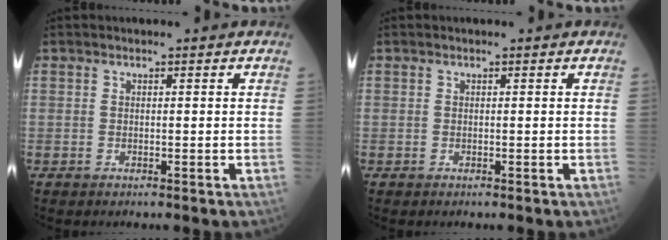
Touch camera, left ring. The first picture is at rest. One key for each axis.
{"total": 0.0}